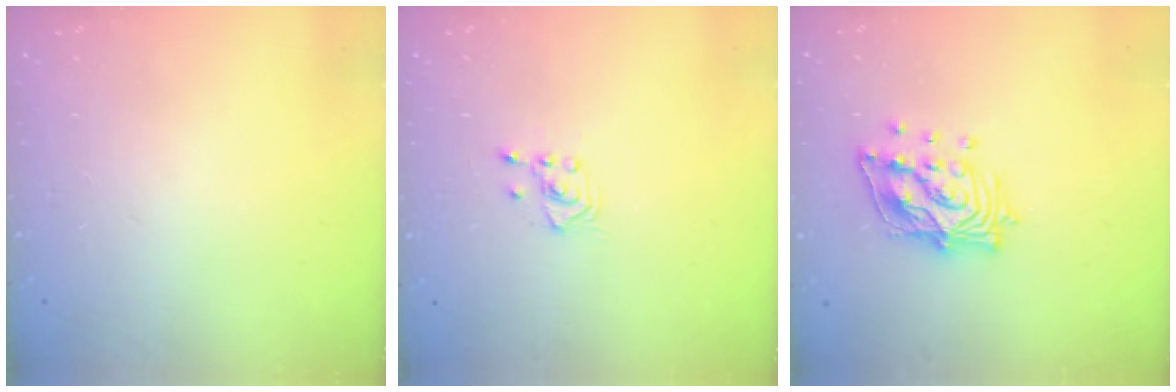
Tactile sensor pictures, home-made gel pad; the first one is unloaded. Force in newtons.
{"total": 2.5, "press": 2.4, "slide": 0.9}
{"total": 14.9, "press": 14.8, "slide": 2.0}